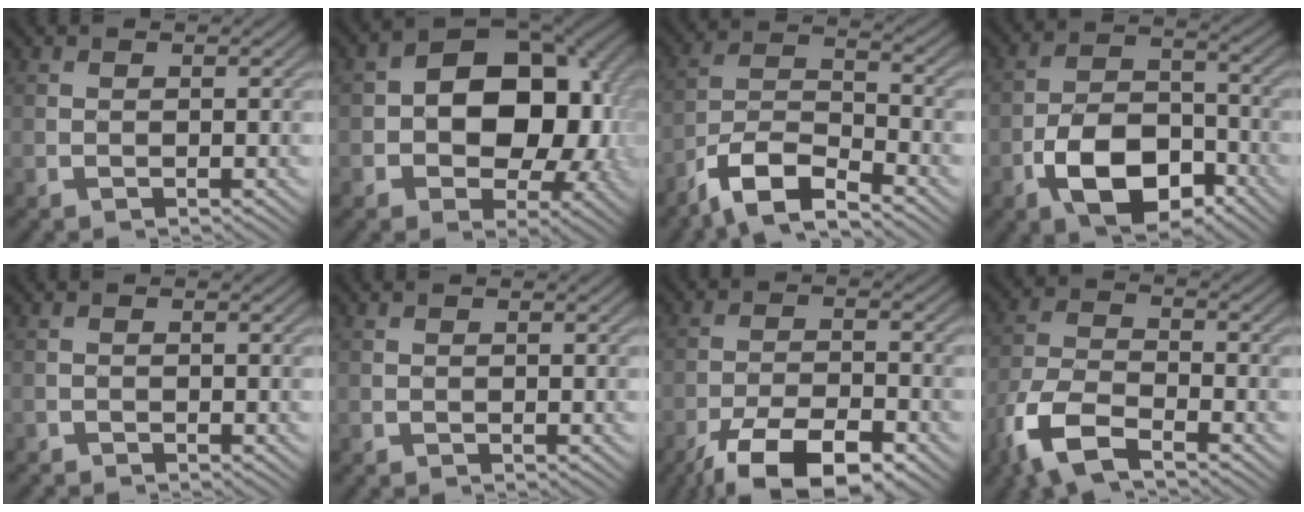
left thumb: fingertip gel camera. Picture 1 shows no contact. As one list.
[{"total": 13.6, "force": [0.3, 9.5, 9.8], "torque": [-0.131, 0.001, 0.005]}, {"total": 8.5, "force": [-6.4, 2.5, 5.1], "torque": [-0.095, -0.002, -0.137]}, {"total": 10.4, "force": [-5.0, 5.9, 6.9], "torque": [-0.138, -0.003, -0.095]}, {"total": 0.7, "force": [-0.7, 0.1, 0.0], "torque": [0.002, -0.003, -0.015]}, {"total": 0.0}, {"total": 10.6, "force": [-7.2, 3.5, 6.9], "torque": [-0.123, -0.004, -0.130]}, {"total": 8.6, "force": [-5.7, 3.1, 5.7], "torque": [-0.127, -0.012, -0.128]}]